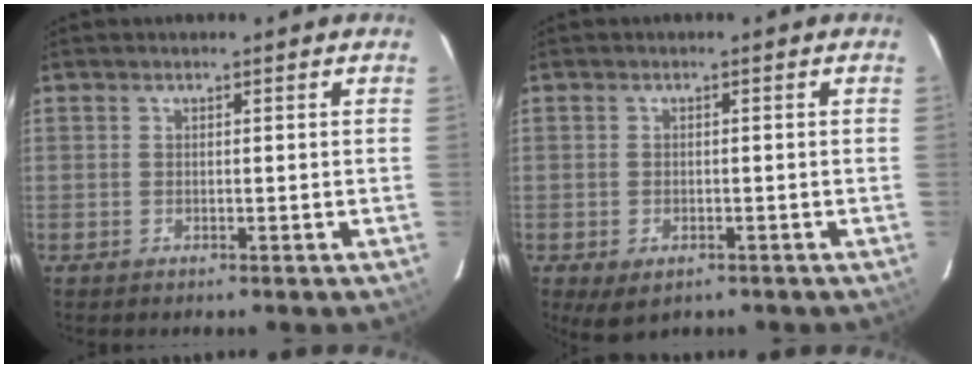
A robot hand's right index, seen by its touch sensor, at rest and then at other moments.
{"total": 5.7, "force": [-3.3, 3.6, 3.1], "torque": [-0.060, -0.005, -0.042]}